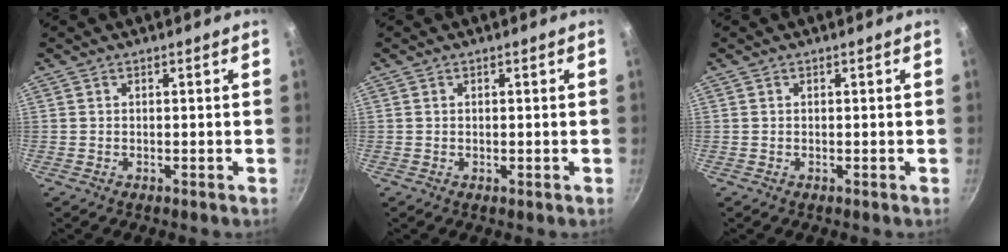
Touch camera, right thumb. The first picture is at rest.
{"total": 0.0}
{"total": 0.0}